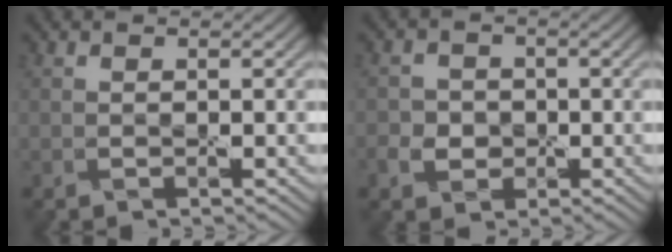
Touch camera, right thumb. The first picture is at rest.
{"total": 3.4, "force": [-0.9, 3.0, 1.2], "torque": [-0.019, -0.005, -0.022]}